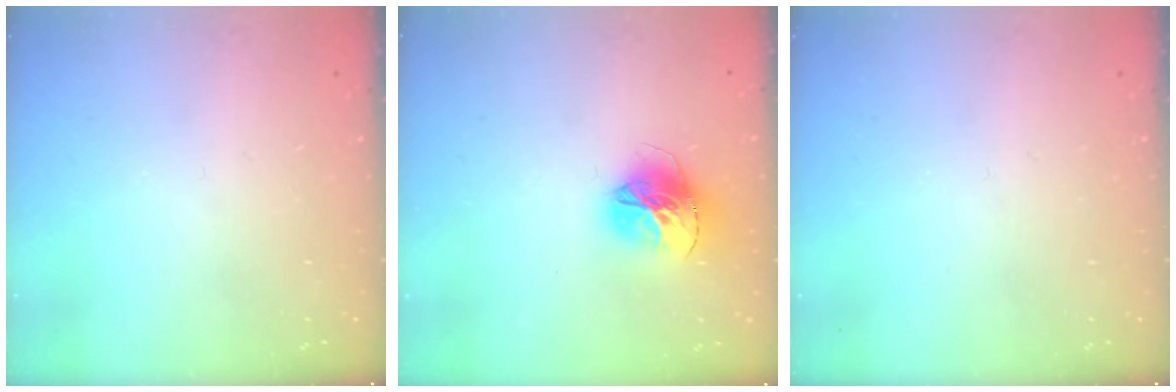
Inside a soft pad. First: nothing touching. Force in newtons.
{"total": 15.1, "press": 15.0, "slide": 1.5}
{"total": 0.0}